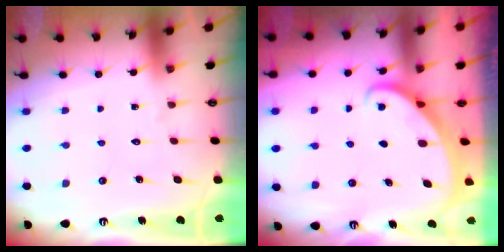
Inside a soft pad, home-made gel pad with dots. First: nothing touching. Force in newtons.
{"total": 1.7, "press": 1.6, "slide": 0.0}